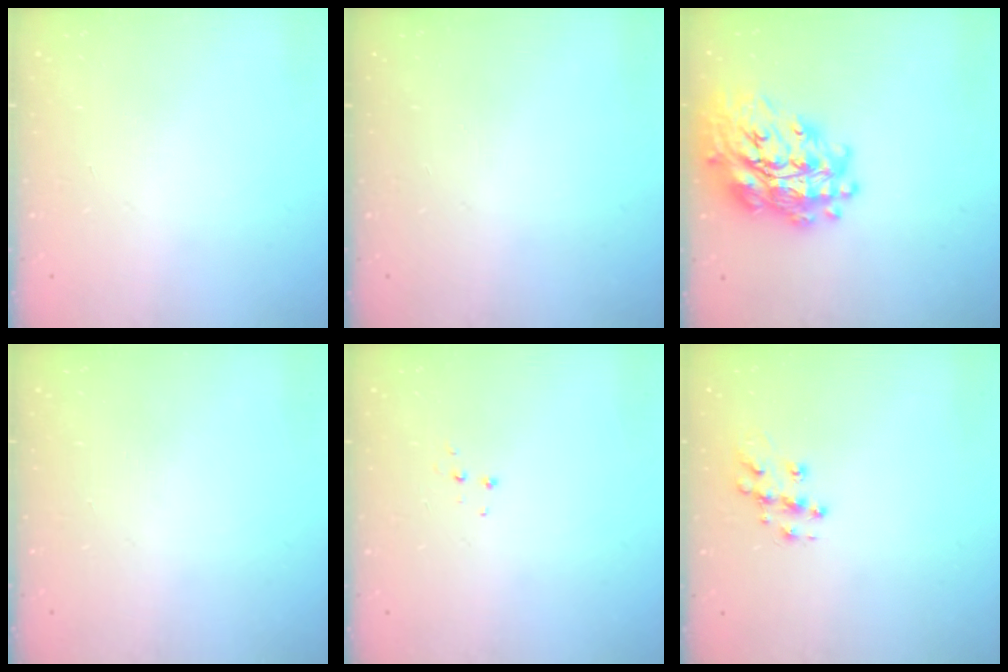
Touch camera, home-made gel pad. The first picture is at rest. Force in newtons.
{"total": 0.0}
{"total": 25.9, "press": 25.8, "slide": 2.3}
{"total": 0.0}
{"total": 4.5, "press": 4.5, "slide": 0.4}
{"total": 10.2, "press": 10.2, "slide": 0.7}